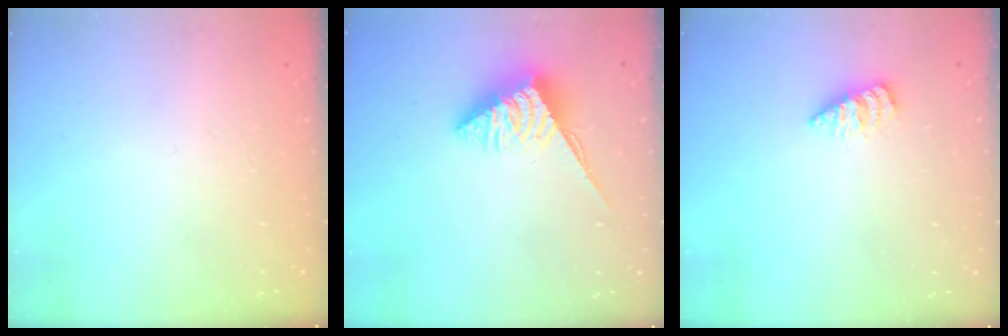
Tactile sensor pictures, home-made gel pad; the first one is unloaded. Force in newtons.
{"total": 5.9, "press": 5.9, "slide": 0.1}
{"total": 2.8, "press": 2.7, "slide": 0.3}